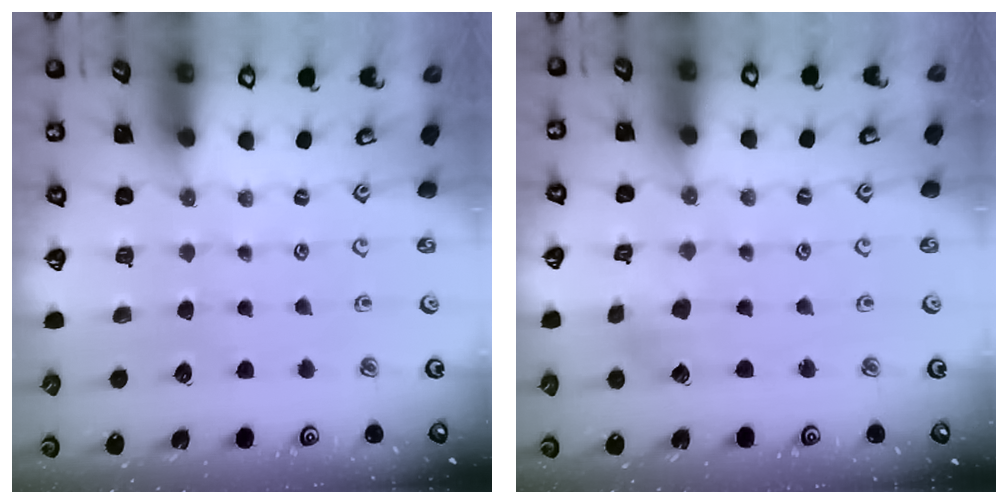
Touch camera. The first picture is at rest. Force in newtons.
{"total": 2.6, "press": 2.6, "slide": 0.2}